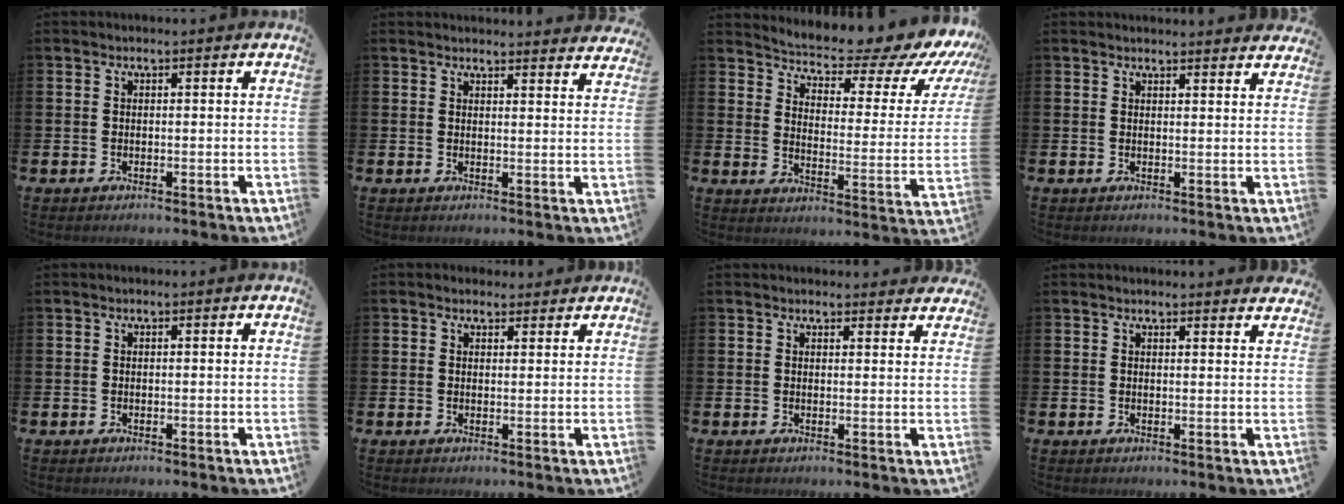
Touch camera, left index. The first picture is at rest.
{"total": 2.7, "force": [2.7, 0.0, -0.2], "torque": [0.009, -0.021, 0.047]}
{"total": 7.1, "force": [6.4, 1.7, 2.3], "torque": [-0.049, -0.064, 0.099]}
{"total": 2.2, "force": [2.2, 0.0, -0.2], "torque": [0.010, -0.017, 0.037]}
{"total": 0.0}
{"total": 1.8, "force": [1.7, 0.8, 0.0], "torque": [0.007, -0.003, 0.029]}
{"total": 2.0, "force": [1.9, 0.4, -0.1], "torque": [0.008, -0.012, 0.033]}
{"total": 1.8, "force": [1.8, 0.0, -0.1], "torque": [0.010, -0.014, 0.030]}